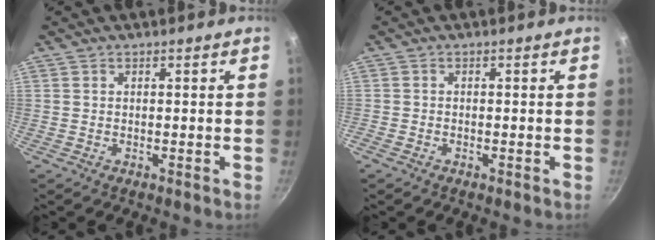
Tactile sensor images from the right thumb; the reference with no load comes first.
{"total": 0.6, "force": [-0.4, 0.3, 0.2], "torque": [-0.011, 0.004, -0.012]}